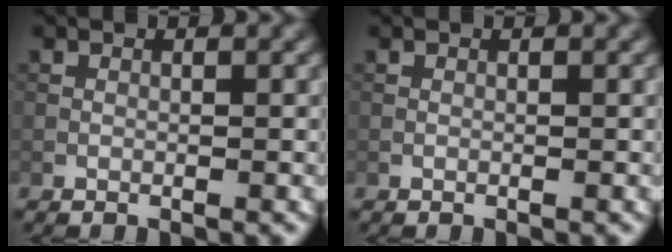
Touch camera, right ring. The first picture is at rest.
{"total": 0.0}